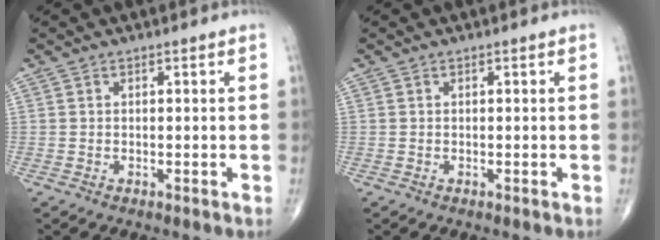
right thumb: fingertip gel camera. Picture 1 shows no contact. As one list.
[{"total": 0.0}]